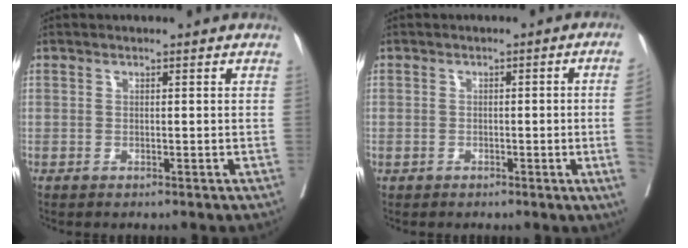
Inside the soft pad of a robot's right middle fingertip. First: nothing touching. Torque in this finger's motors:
{"motor_torque": [0.44, -0.41, -1.05, -0.21]}